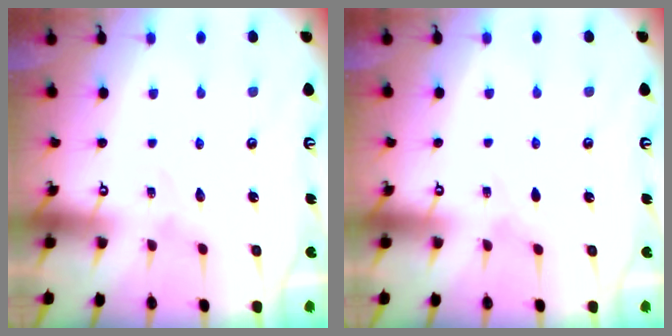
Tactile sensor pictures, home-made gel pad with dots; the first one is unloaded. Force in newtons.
{"total": 0.0}